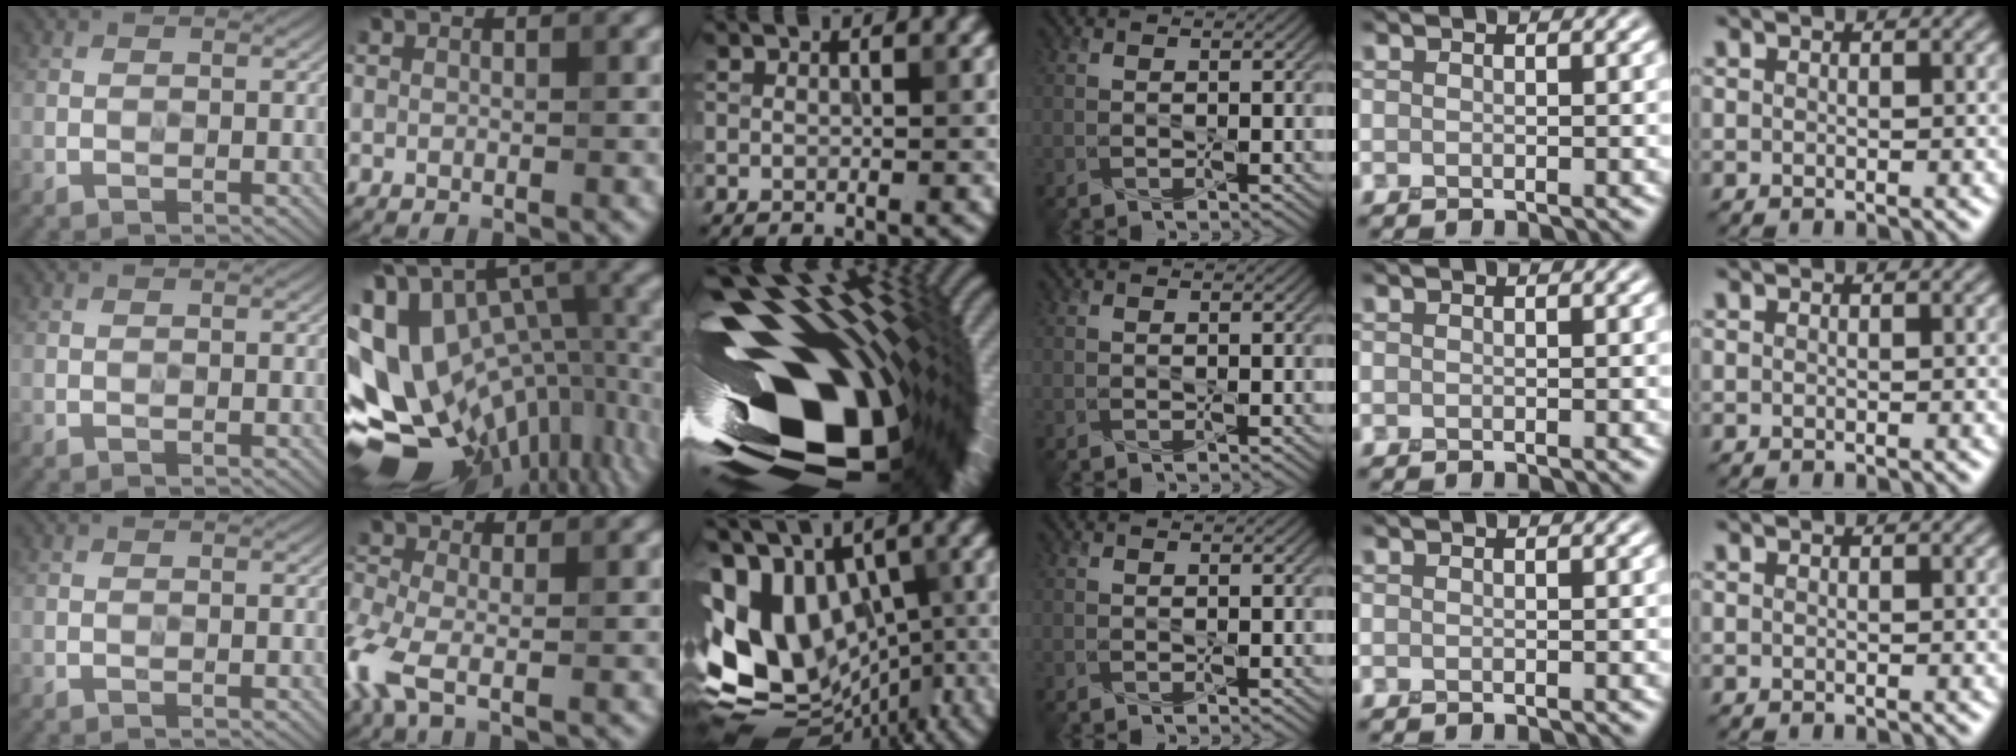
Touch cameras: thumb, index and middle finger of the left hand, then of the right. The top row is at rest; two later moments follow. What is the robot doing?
{"motion": "press", "object": "button"}